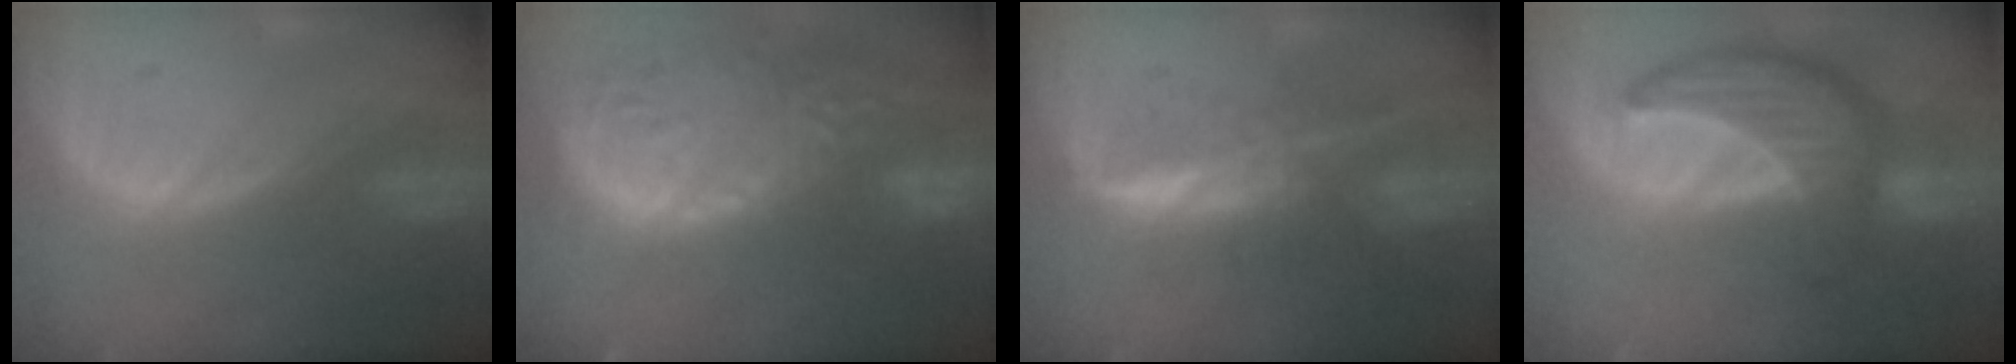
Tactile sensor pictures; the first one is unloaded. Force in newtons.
{"total": 15.3, "press": 12.6, "slide": 8.7}
{"total": 7.4, "press": 6.2, "slide": 3.9}
{"total": 10.0, "press": 10.0, "slide": 0.7}